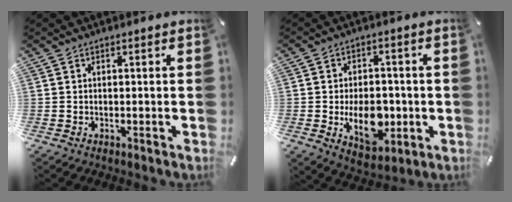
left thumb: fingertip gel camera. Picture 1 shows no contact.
{"total": 11.3, "force": [-2.3, 7.5, 8.1], "torque": [-0.129, -0.002, -0.038]}